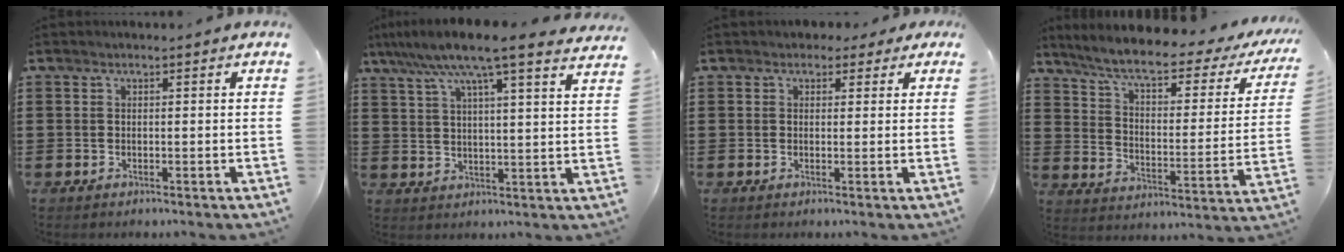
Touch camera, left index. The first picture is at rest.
{"total": 9.1, "force": [7.2, 0.2, 5.5], "torque": [-0.129, -0.025, 0.123]}
{"total": 1.8, "force": [1.1, 1.3, 0.4], "torque": [-0.007, 0.006, 0.018]}
{"total": 7.1, "force": [5.3, 1.0, 4.6], "torque": [-0.110, -0.029, 0.086]}